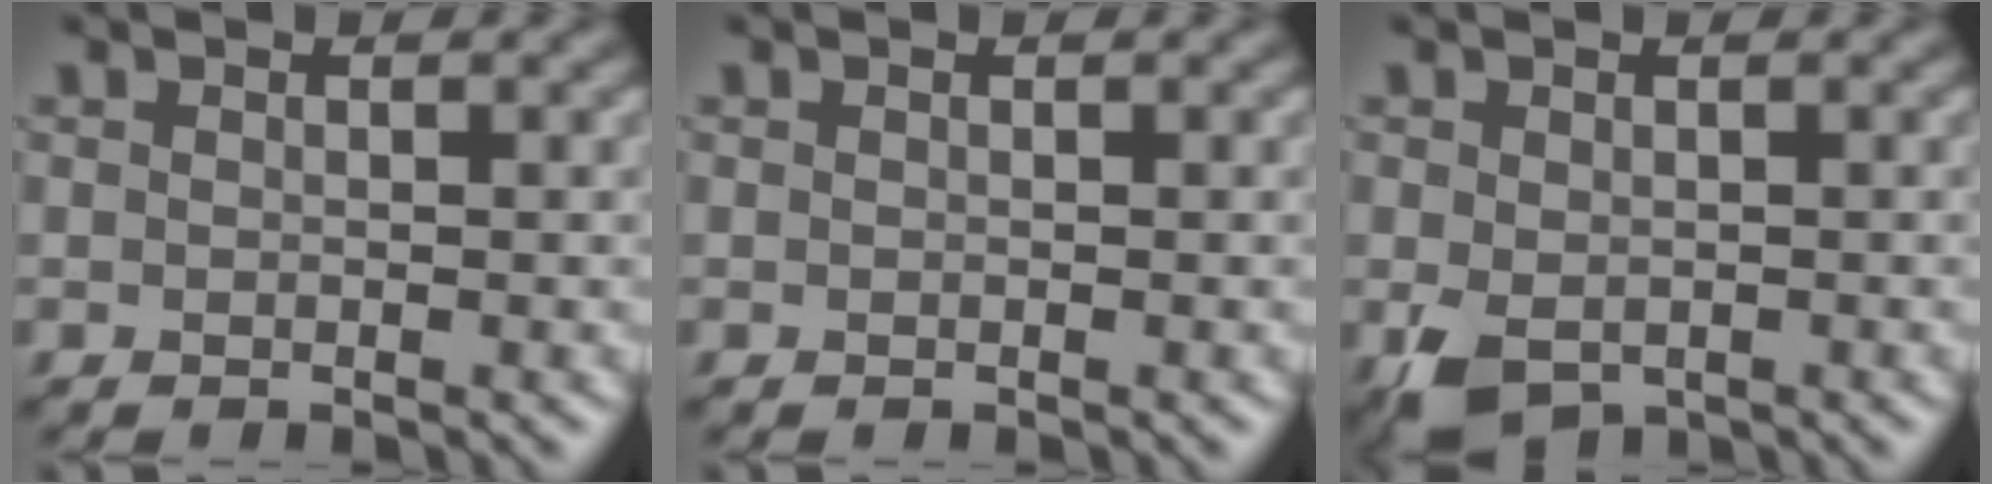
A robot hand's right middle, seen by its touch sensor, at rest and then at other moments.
{"total": 0.0}
{"total": 3.5, "force": [-1.5, 2.2, 2.2], "torque": [-0.053, -0.016, -0.026]}